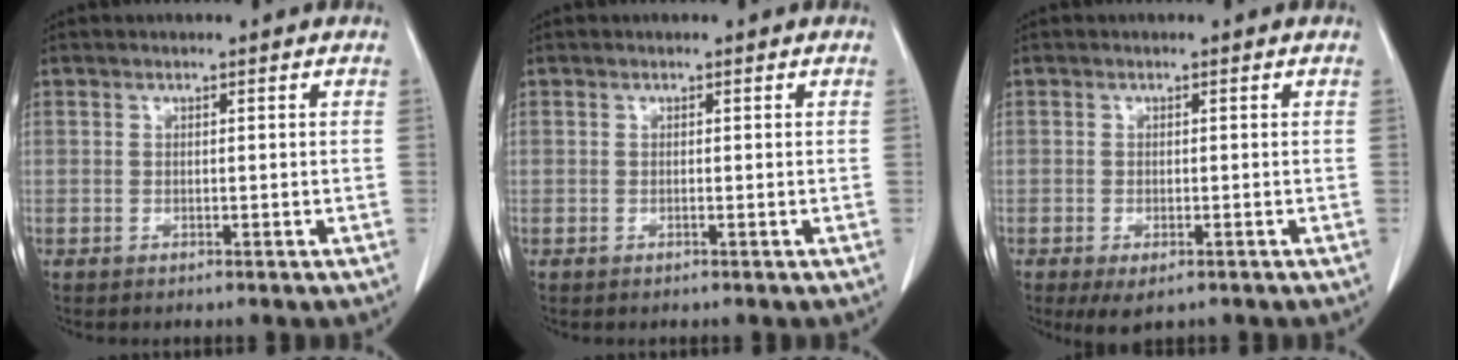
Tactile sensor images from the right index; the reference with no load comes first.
{"total": 0.0}
{"total": 3.5, "force": [-2.1, 1.4, 2.4], "torque": [-0.036, -0.007, -0.024]}